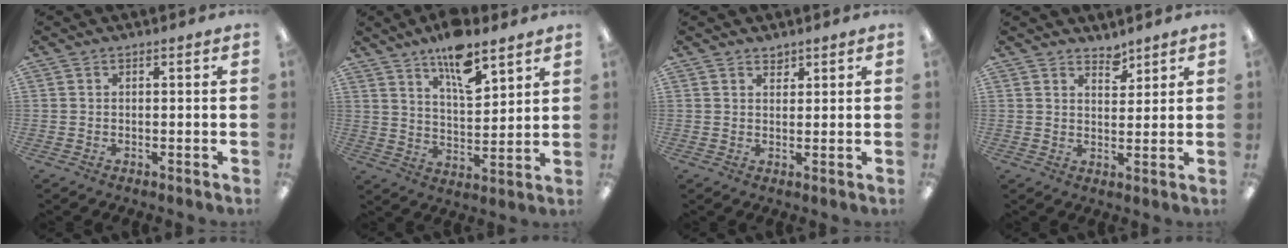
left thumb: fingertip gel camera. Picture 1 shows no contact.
{"total": 12.3, "force": [8.9, 4.3, 7.3], "torque": [-0.117, -0.048, 0.153]}
{"total": 1.6, "force": [1.5, 0.7, 0.0], "torque": [0.008, -0.006, 0.027]}
{"total": 3.8, "force": [3.4, 1.5, 0.8], "torque": [0.002, -0.024, 0.059]}